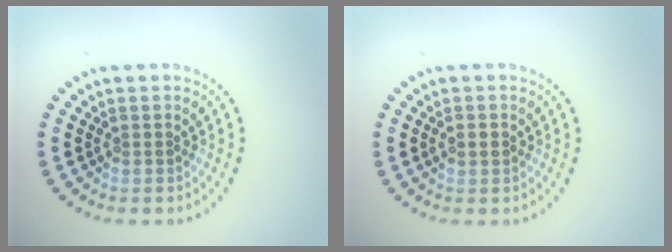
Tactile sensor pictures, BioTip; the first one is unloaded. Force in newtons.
{"total": 1.4, "press": 1.4, "slide": 0.1}